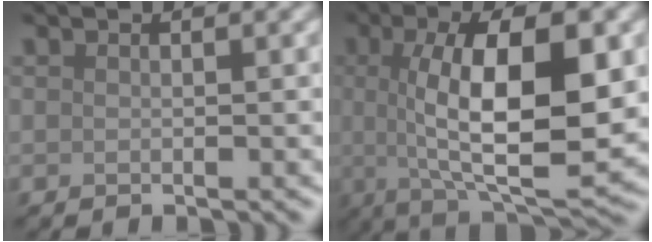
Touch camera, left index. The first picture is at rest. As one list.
[{"total": 11.4, "force": [0.7, 3.7, 10.8], "torque": [-0.159, 0.002, 0.013]}]